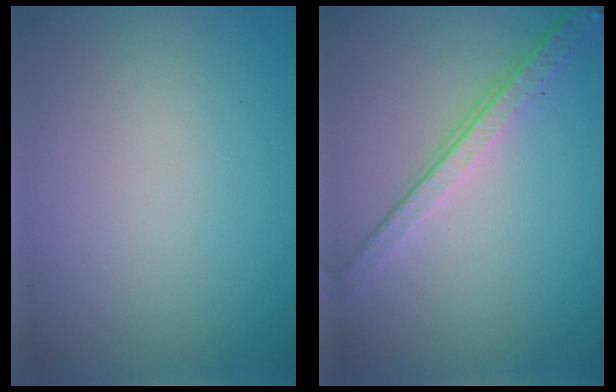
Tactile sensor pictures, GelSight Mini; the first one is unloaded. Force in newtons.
{"total": 4.1, "press": 2.8, "slide": 2.9}